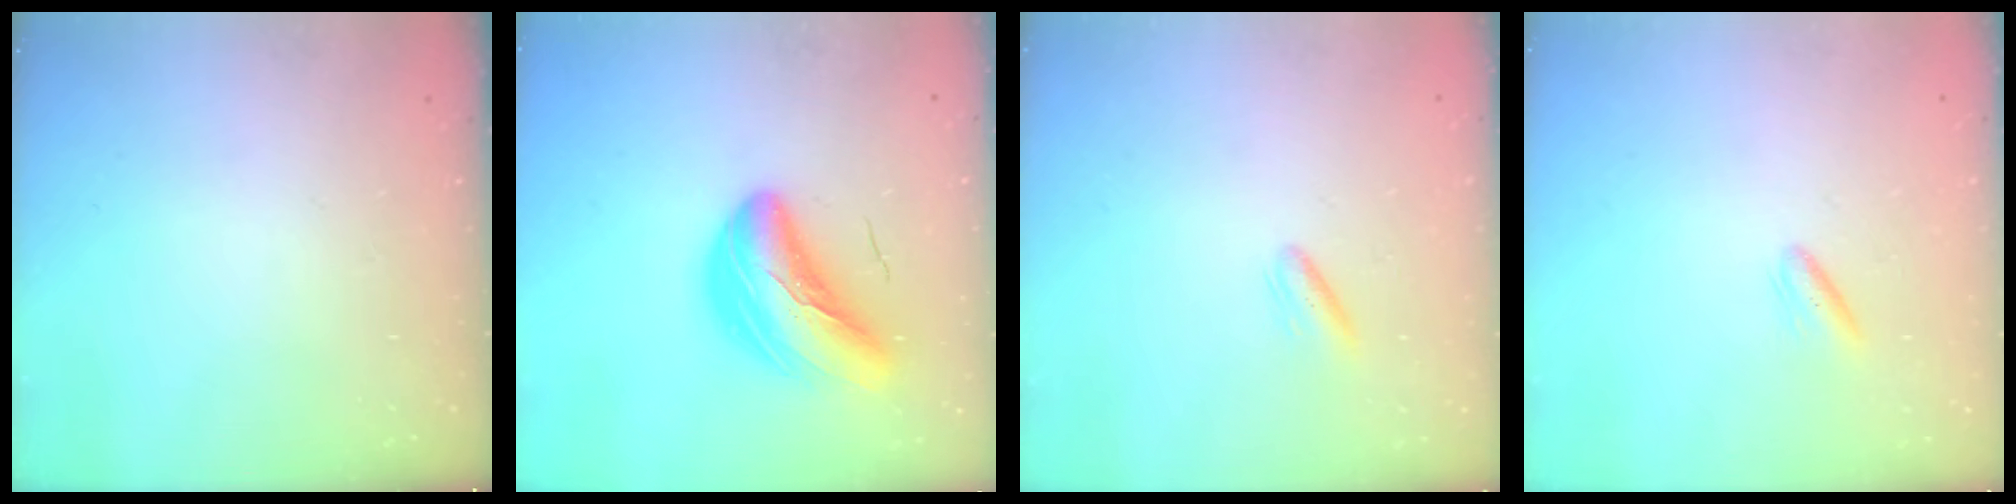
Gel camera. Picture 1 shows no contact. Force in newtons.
{"total": 11.3, "press": 10.9, "slide": 3.0}
{"total": 3.9, "press": 3.6, "slide": 1.3}
{"total": 2.9, "press": 2.7, "slide": 1.1}